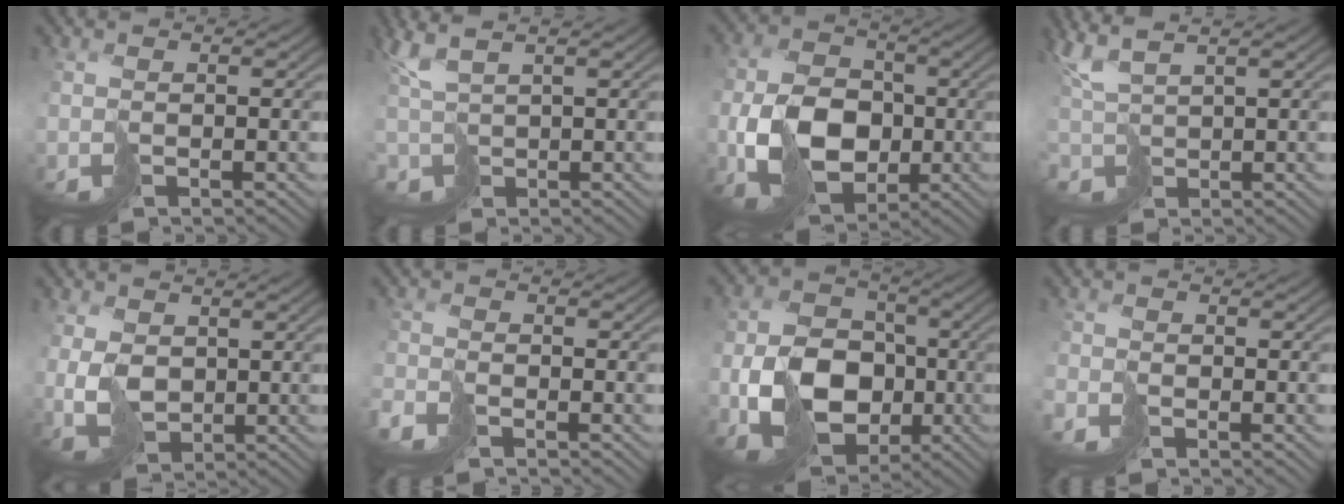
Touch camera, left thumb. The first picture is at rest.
{"total": 3.0, "force": [2.7, 0.9, 1.0], "torque": [-0.036, 0.004, 0.055]}
{"total": 10.9, "force": [-2.0, 8.3, 6.7], "torque": [-0.157, -0.020, -0.037]}
{"total": 4.0, "force": [3.8, 0.8, 1.1], "torque": [-0.044, 0.014, 0.079]}
{"total": 3.9, "force": [1.0, 3.1, 2.1], "torque": [-0.059, -0.003, 0.028]}
{"total": 3.1, "force": [-2.6, 1.2, 1.1], "torque": [-0.033, -0.011, -0.061]}
{"total": 11.8, "force": [-2.8, 9.3, 6.7], "torque": [-0.150, -0.027, -0.051]}
{"total": 2.2, "force": [-1.8, 1.1, 0.5], "torque": [-0.019, -0.011, -0.043]}